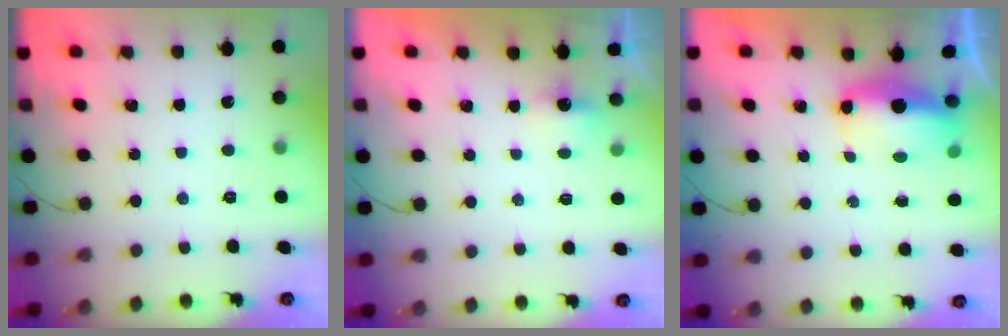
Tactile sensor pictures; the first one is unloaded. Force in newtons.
{"total": 1.8, "press": 1.6, "slide": 0.8}
{"total": 12.6, "press": 7.9, "slide": 9.8}